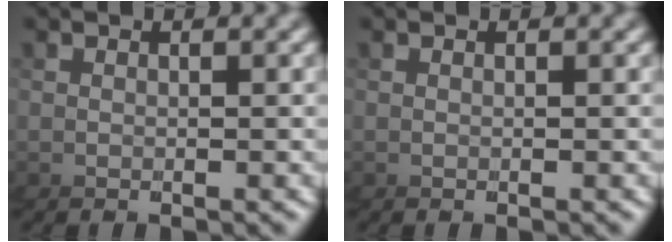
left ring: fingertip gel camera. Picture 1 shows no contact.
{"total": 0.0}